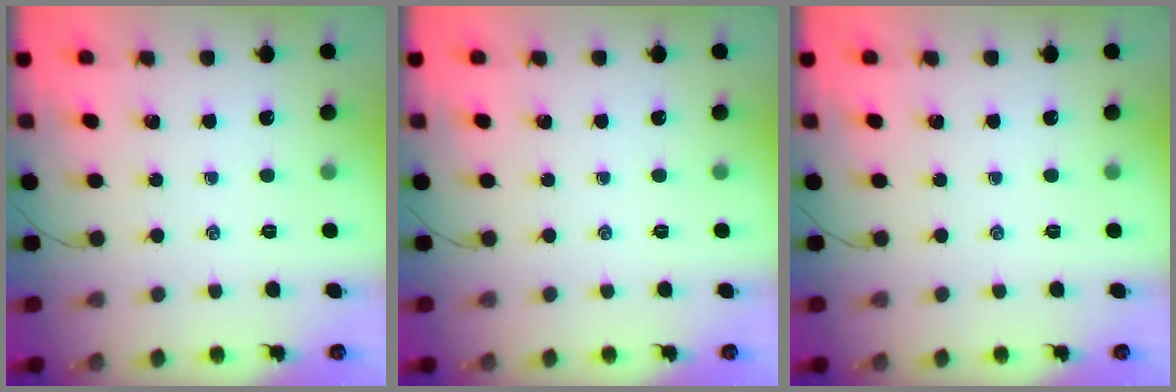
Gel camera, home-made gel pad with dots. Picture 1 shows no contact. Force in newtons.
{"total": 0.0}
{"total": 0.0}